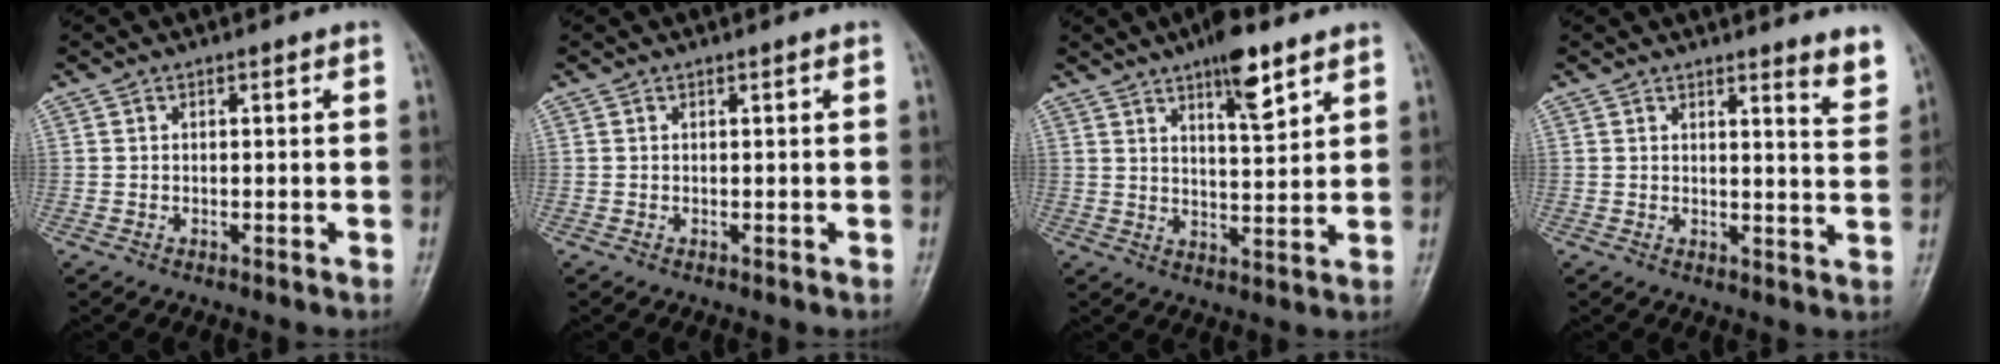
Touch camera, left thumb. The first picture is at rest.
{"total": 0.0}
{"total": 8.7, "force": [5.5, 2.5, 6.3], "torque": [-0.088, -0.031, 0.087]}
{"total": 4.3, "force": [3.5, 0.4, 2.4], "torque": [-0.025, -0.037, 0.038]}